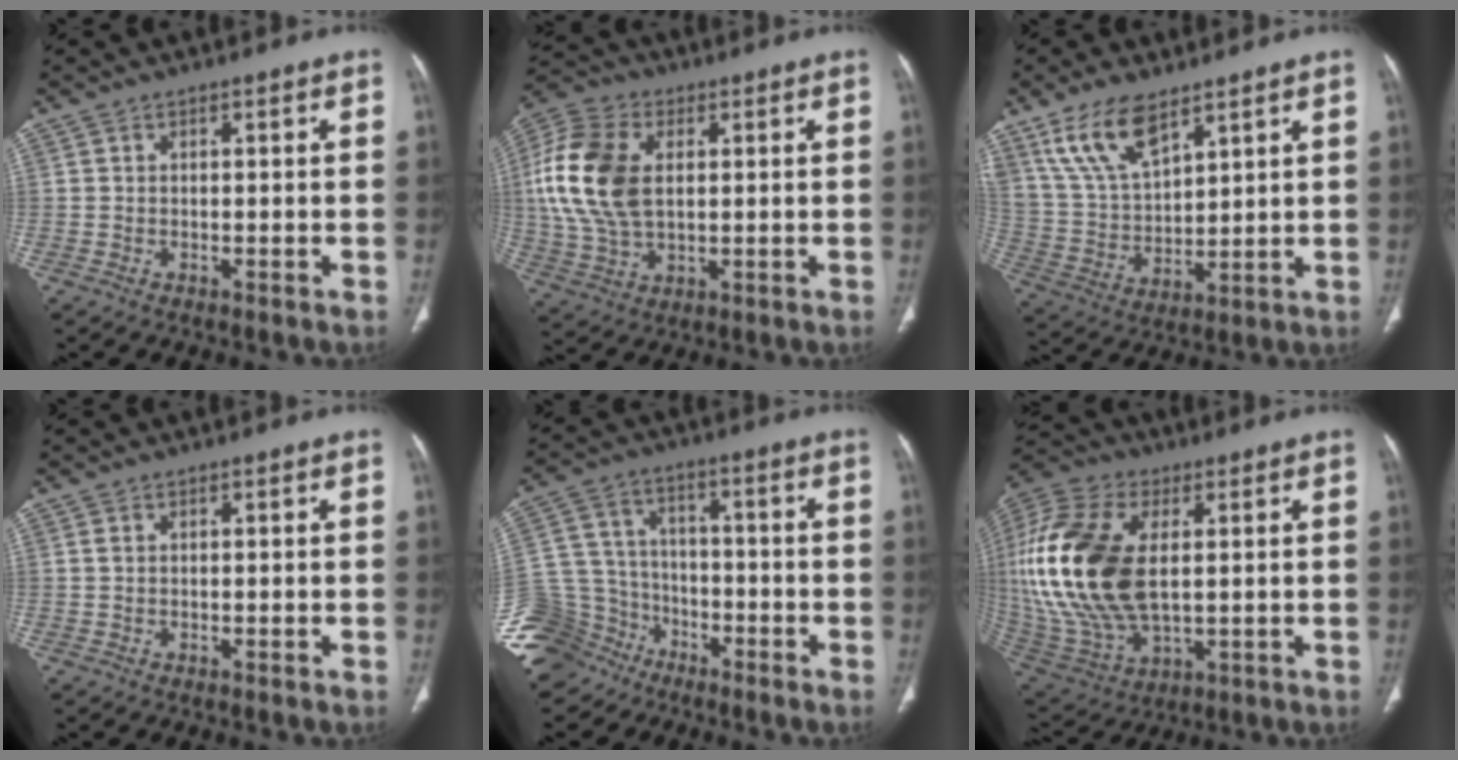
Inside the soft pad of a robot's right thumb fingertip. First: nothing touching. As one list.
[{"total": 16.7, "force": [2.6, 10.6, 12.7], "torque": [-0.265, 0.004, 0.048]}, {"total": 13.0, "force": [8.5, 5.7, 8.0], "torque": [-0.143, -0.031, 0.179]}, {"total": 0.0}, {"total": 16.1, "force": [-10.8, 11.4, 3.4], "torque": [-0.083, 0.065, -0.196]}, {"total": 25.7, "force": [2.9, 14.4, 21.0], "torque": [-0.462, -0.014, 0.057]}]